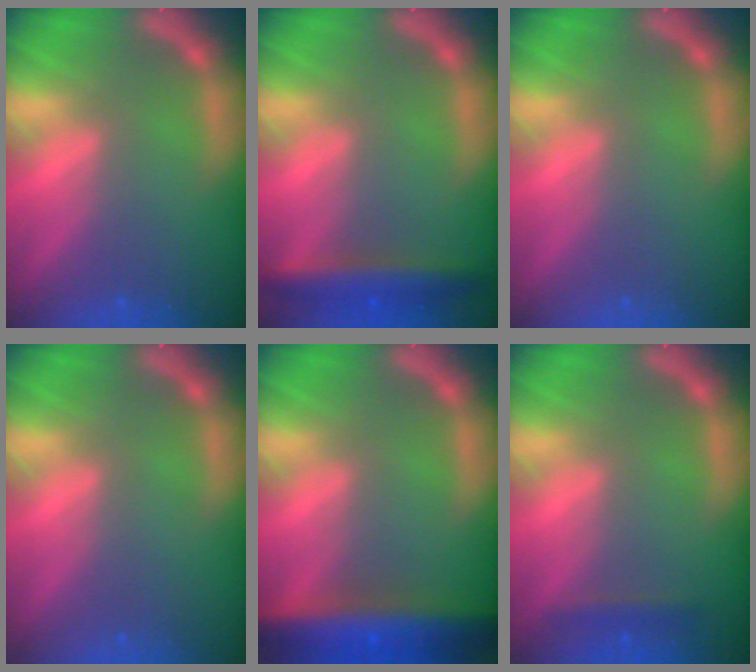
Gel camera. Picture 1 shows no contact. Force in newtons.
{"total": 4.4}
{"total": 0.0}
{"total": 0.0}
{"total": 9.6}
{"total": 1.4}